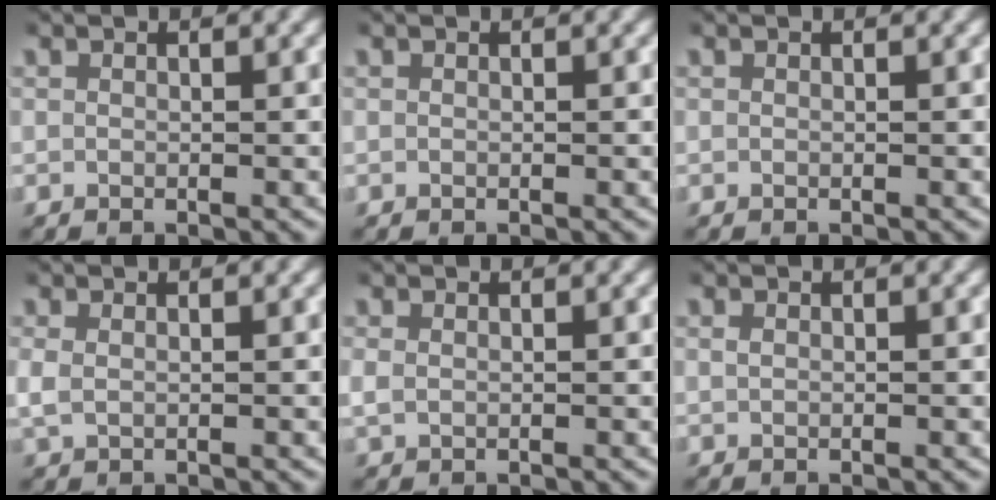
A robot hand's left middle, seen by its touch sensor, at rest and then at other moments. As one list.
[{"total": 0.0}, {"total": 0.0}, {"total": 1.8, "force": [0.2, 1.4, 1.2], "torque": [-0.039, -0.003, 0.009]}, {"total": 1.2, "force": [0.2, 1.0, 0.8], "torque": [-0.027, -0.002, 0.007]}, {"total": 0.0}]